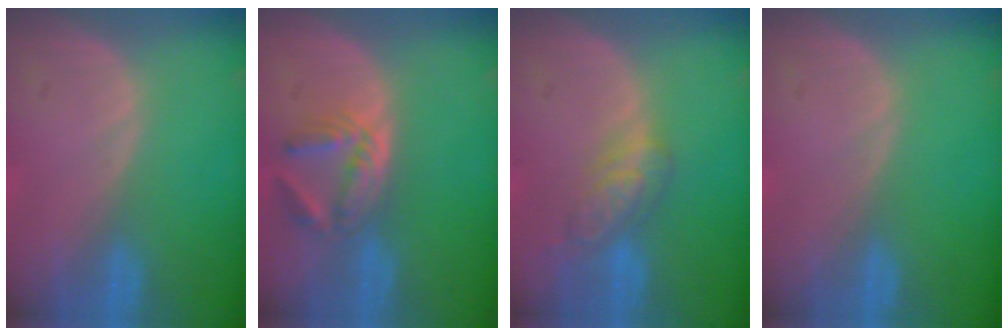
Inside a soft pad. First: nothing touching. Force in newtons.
{"total": 5.8, "press": 5.2, "slide": 2.6}
{"total": 5.2, "press": 5.1, "slide": 1.3}
{"total": 0.0}